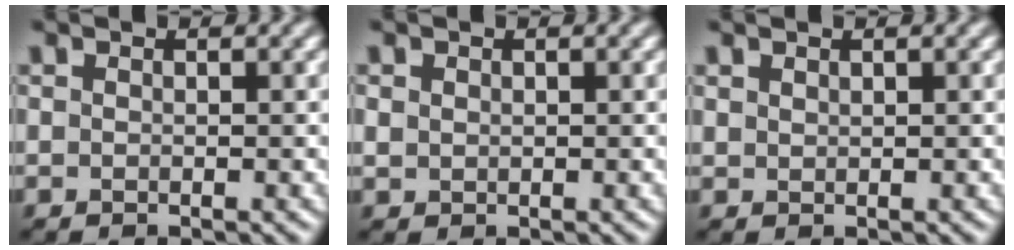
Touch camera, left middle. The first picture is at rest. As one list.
[{"total": 0.8, "force": [0.4, 0.7, 0.2], "torque": [-0.004, -0.003, 0.010]}, {"total": 0.5, "force": [0.5, 0.2, 0.1], "torque": [-0.005, -0.001, 0.014]}]